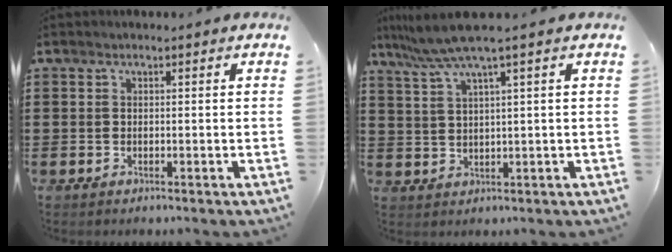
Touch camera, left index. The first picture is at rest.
{"total": 5.3, "force": [3.4, -0.5, 4.1], "torque": [-0.097, -0.015, 0.055]}